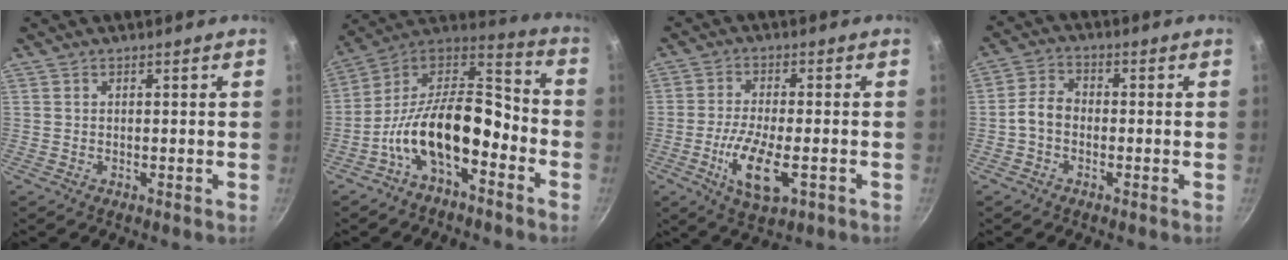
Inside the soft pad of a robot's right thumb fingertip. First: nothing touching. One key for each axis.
{"total": 17.7, "fx": -6.2, "fy": 8.4, "fz": 14.3, "tx": -0.228, "ty": 0.086, "tz": -0.112}
{"total": 9.7, "fx": -3.2, "fy": 3.7, "fz": 8.4, "tx": -0.163, "ty": -0.002, "tz": -0.053}
{"total": 5.3, "fx": -1.3, "fy": 3.8, "fz": 3.4, "tx": -0.057, "ty": 0.020, "tz": -0.034}